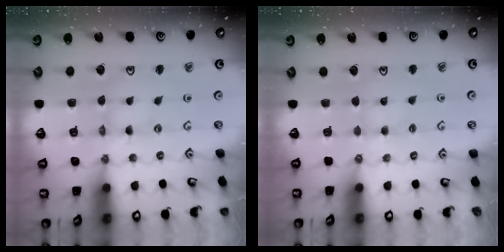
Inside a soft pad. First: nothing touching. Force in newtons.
{"total": 1.7, "press": 1.7, "slide": 0.4}